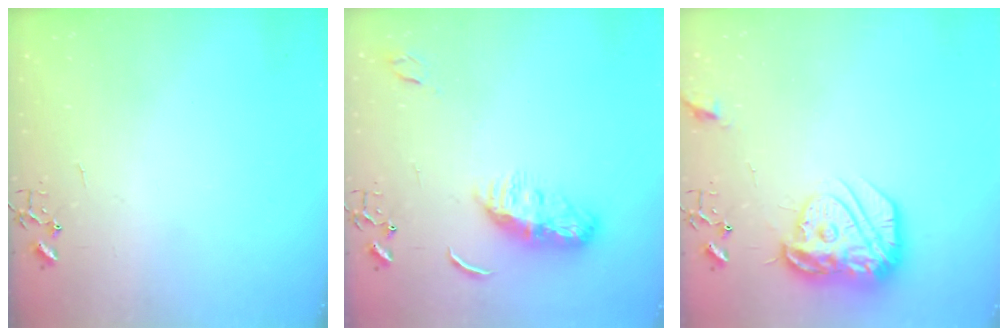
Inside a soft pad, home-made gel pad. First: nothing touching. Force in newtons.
{"total": 9.4, "press": 9.4, "slide": 0.4}
{"total": 18.0, "press": 17.9, "slide": 1.6}